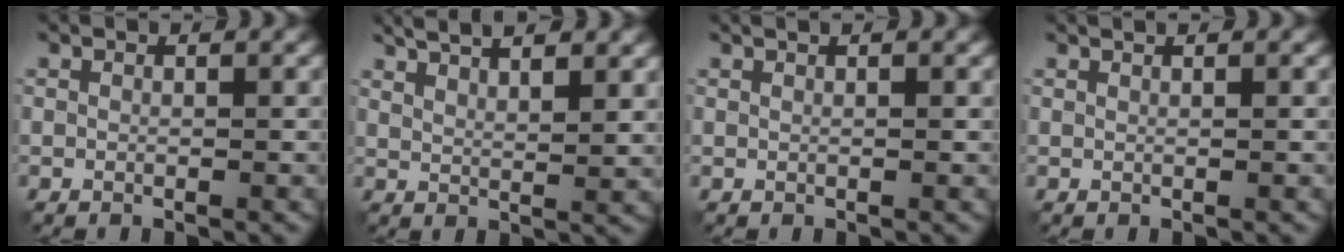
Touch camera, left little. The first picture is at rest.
{"total": 6.8, "force": [4.6, 2.2, 4.5], "torque": [-0.056, 0.021, 0.053]}
{"total": 1.7, "force": [1.0, 0.6, 1.2], "torque": [-0.004, 0.002, 0.001]}
{"total": 0.9, "force": [0.6, 0.2, 0.5], "torque": [-0.003, 0.001, 0.001]}